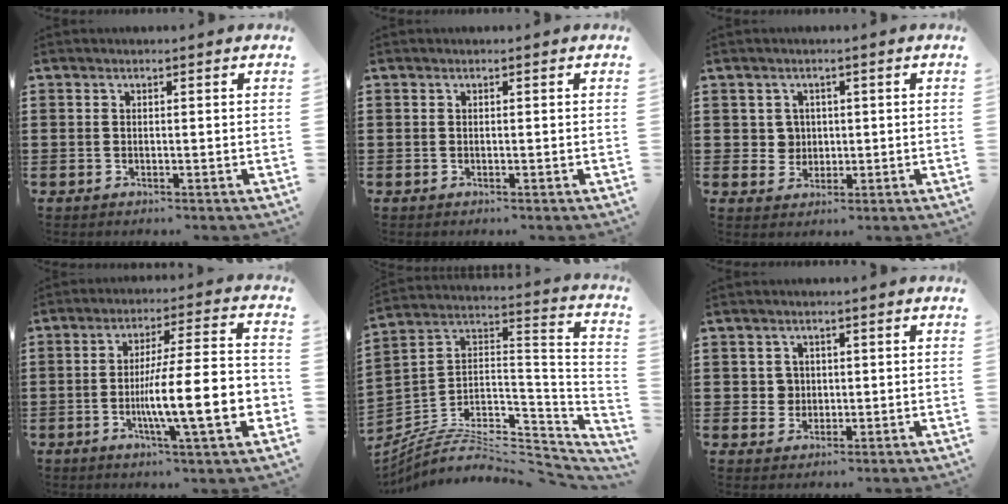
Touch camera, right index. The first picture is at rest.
{"total": 0.0}
{"total": 3.0, "force": [0.4, 2.8, 0.9], "torque": [-0.030, 0.010, 0.007]}
{"total": 14.5, "force": [-3.7, 2.5, 13.8], "torque": [-0.223, -0.016, -0.072]}
{"total": 6.5, "force": [-4.9, 2.6, 3.4], "torque": [-0.071, -0.013, -0.095]}
{"total": 2.4, "force": [0.3, 2.3, 0.6], "torque": [-0.022, 0.009, 0.004]}